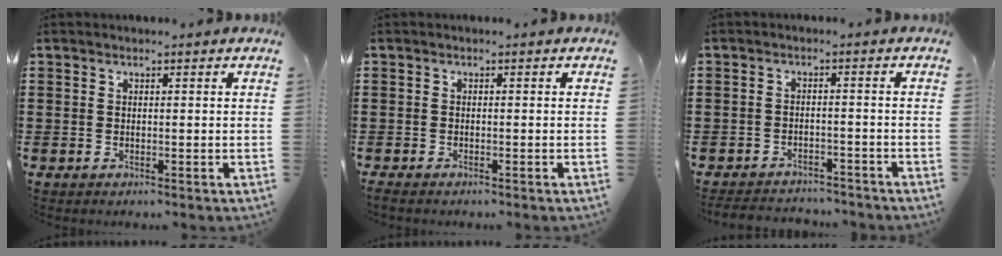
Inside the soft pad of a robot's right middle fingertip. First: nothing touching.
{"total": 0.7, "force": [-0.7, 0.2, 0.1], "torque": [-0.005, -0.001, -0.013]}
{"total": 3.1, "force": [-3.0, 0.6, 0.0], "torque": [-0.006, 0.002, -0.066]}